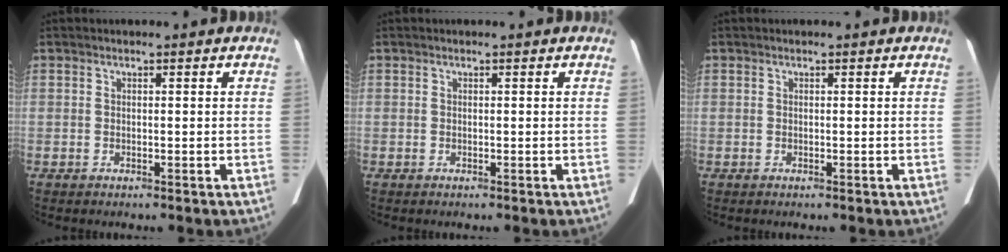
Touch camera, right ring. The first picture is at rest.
{"total": 0.0}
{"total": 0.0}